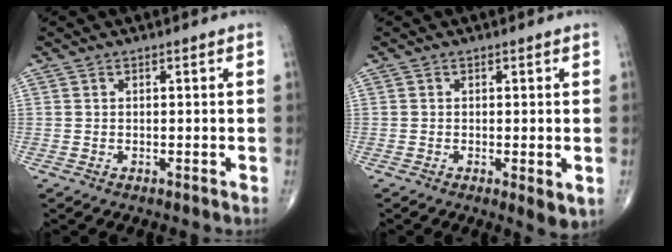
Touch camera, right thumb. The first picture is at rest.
{"total": 3.3, "force": [-0.6, 1.1, 3.0], "torque": [-0.049, -0.011, -0.012]}